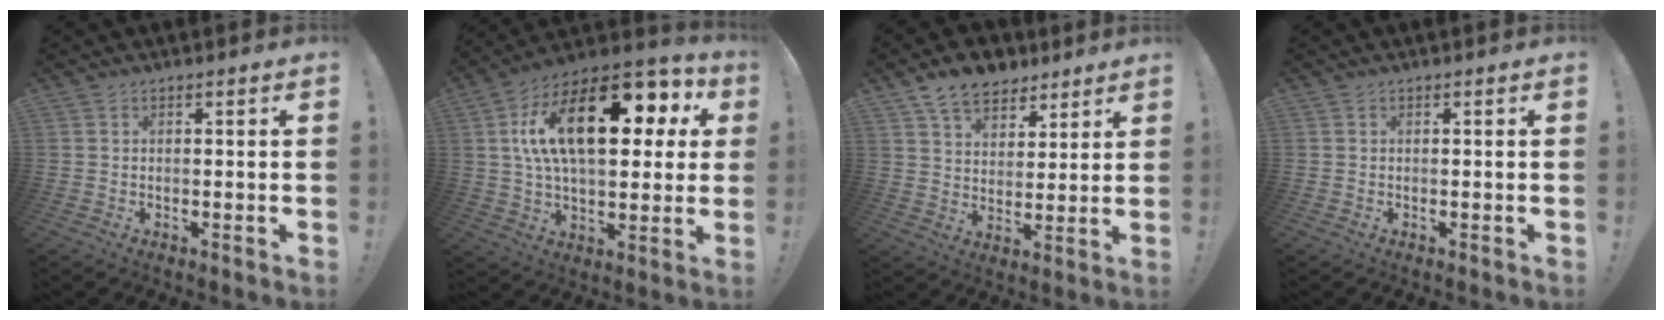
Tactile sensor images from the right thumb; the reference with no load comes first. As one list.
[{"total": 24.4, "force": [6.6, 11.7, 20.3], "torque": [-0.346, -0.021, 0.108]}, {"total": 11.0, "force": [8.0, 6.5, 3.7], "torque": [-0.056, -0.050, 0.153]}, {"total": 0.0}]